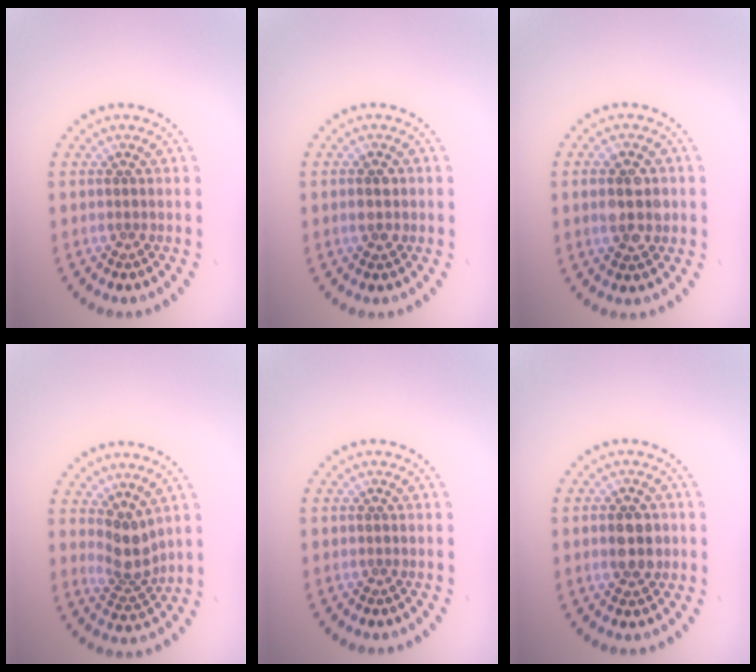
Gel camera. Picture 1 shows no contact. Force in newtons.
{"total": 2.0, "press": 2.0, "slide": 0.0}
{"total": 3.4, "press": 3.4, "slide": 0.2}
{"total": 2.9, "press": 2.1, "slide": 1.9}
{"total": 0.0}
{"total": 3.2, "press": 3.2, "slide": 0.1}